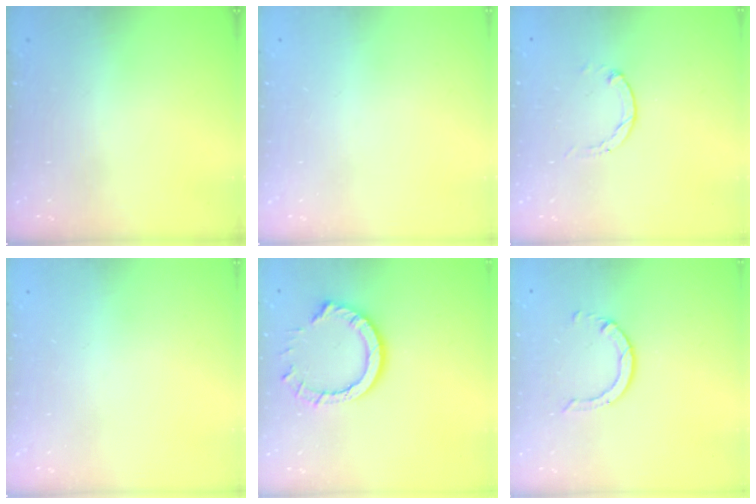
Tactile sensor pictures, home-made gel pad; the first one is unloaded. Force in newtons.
{"total": 0.0}
{"total": 0.7, "press": 0.6, "slide": 0.2}
{"total": 0.0}
{"total": 10.6, "press": 10.6, "slide": 0.9}
{"total": 5.5, "press": 5.5, "slide": 0.5}